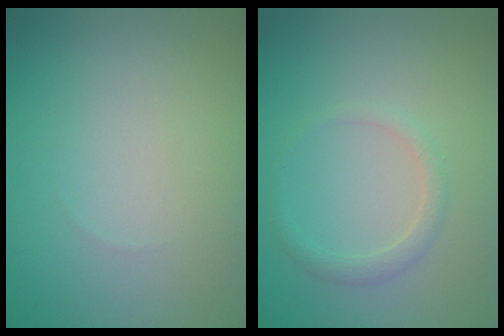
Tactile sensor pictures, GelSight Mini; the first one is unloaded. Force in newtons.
{"total": 1.5, "press": 1.5, "slide": 0.1}